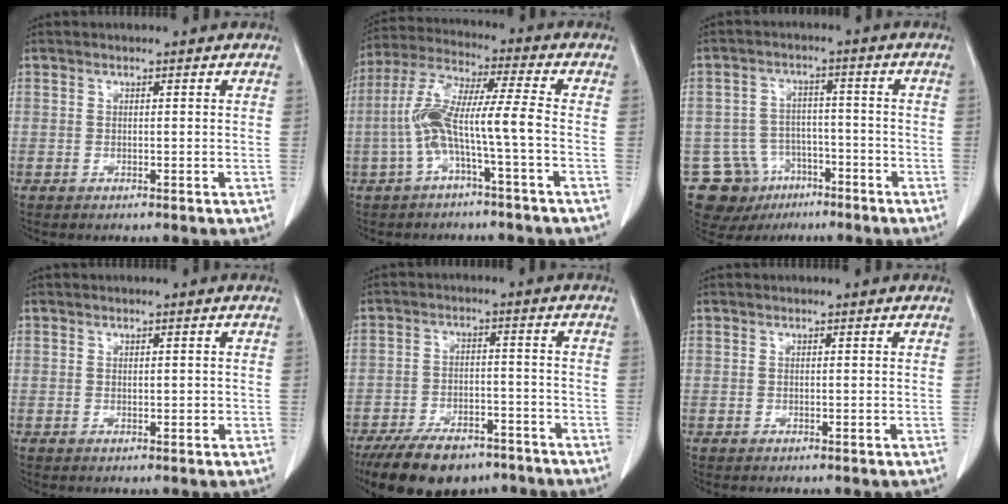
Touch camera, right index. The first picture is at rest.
{"total": 9.2, "force": [-2.4, -0.1, 8.8], "torque": [-0.185, 0.027, -0.048]}
{"total": 11.2, "force": [-6.5, 8.9, 2.0], "torque": [-0.045, 0.033, -0.092]}
{"total": 0.8, "force": [0.0, 0.4, 0.6], "torque": [-0.010, 0.000, 0.002]}
{"total": 13.8, "force": [-10.7, 5.8, 6.6], "torque": [-0.108, -0.004, -0.165]}
{"total": 0.0}